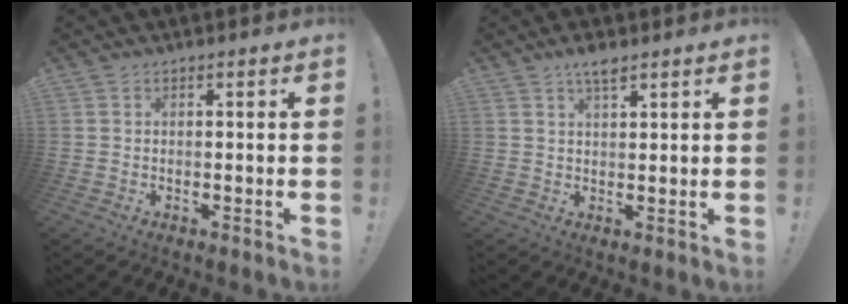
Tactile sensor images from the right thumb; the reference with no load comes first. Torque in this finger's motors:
{"motor_torque": [-0.10, 0.90, 0.28, 0.29, 0.00]}